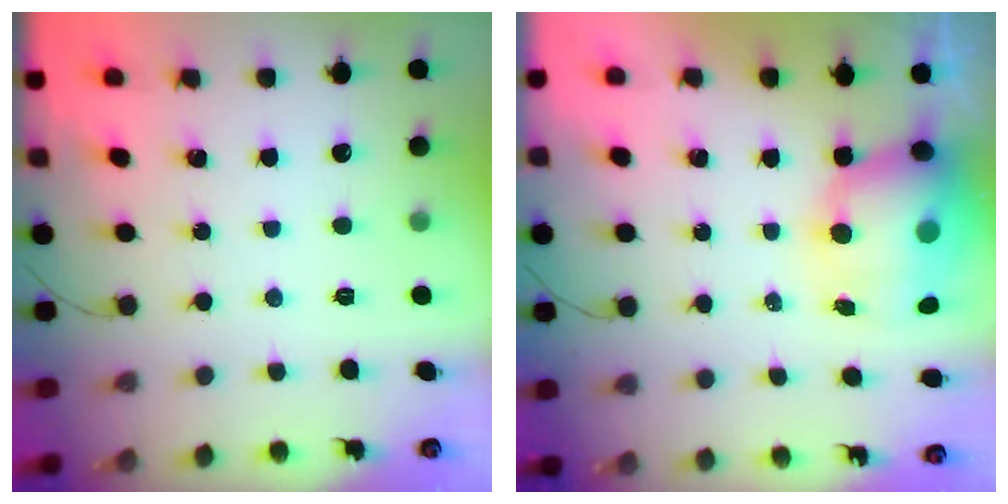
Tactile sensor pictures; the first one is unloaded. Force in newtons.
{"total": 13.3, "press": 12.9, "slide": 3.3}